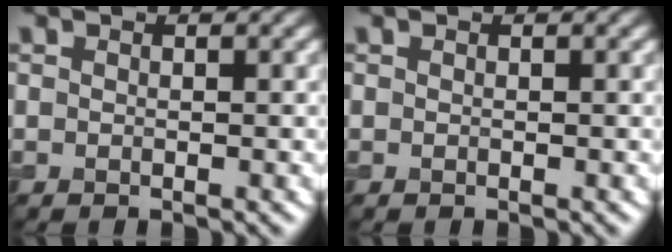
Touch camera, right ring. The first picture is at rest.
{"total": 0.0}